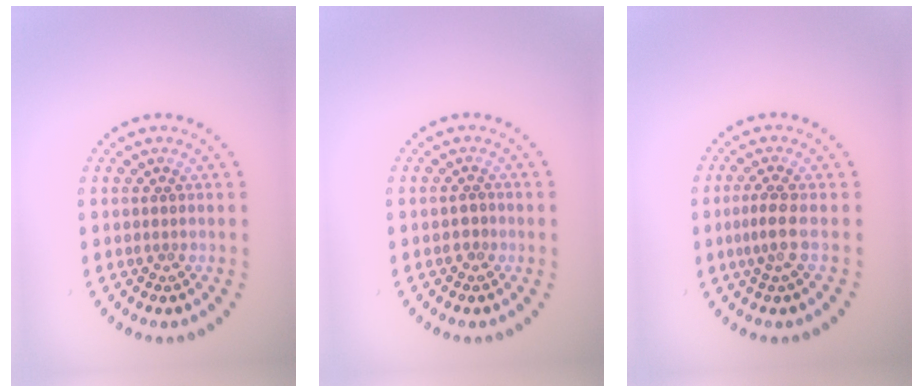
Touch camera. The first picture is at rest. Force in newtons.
{"total": 1.0, "press": 0.9, "slide": 0.4}
{"total": 1.9, "press": 1.4, "slide": 1.3}